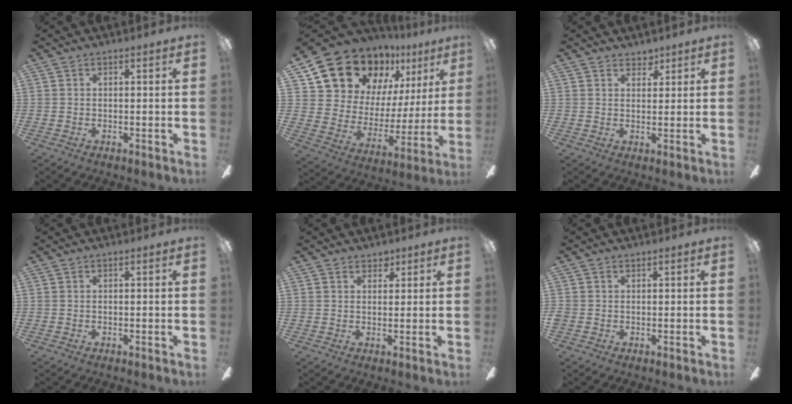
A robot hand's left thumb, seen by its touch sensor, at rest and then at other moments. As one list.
[{"total": 17.7, "force": [13.9, 9.5, 5.5], "torque": [-0.124, -0.107, 0.266]}, {"total": 2.9, "force": [2.4, 1.5, 0.4], "torque": [0.001, -0.015, 0.044]}, {"total": 0.0}, {"total": 2.5, "force": [2.0, 1.4, 0.5], "torque": [0.002, -0.008, 0.035]}, {"total": 0.7, "force": [0.3, 0.6, -0.1], "torque": [0.002, 0.002, 0.004]}]